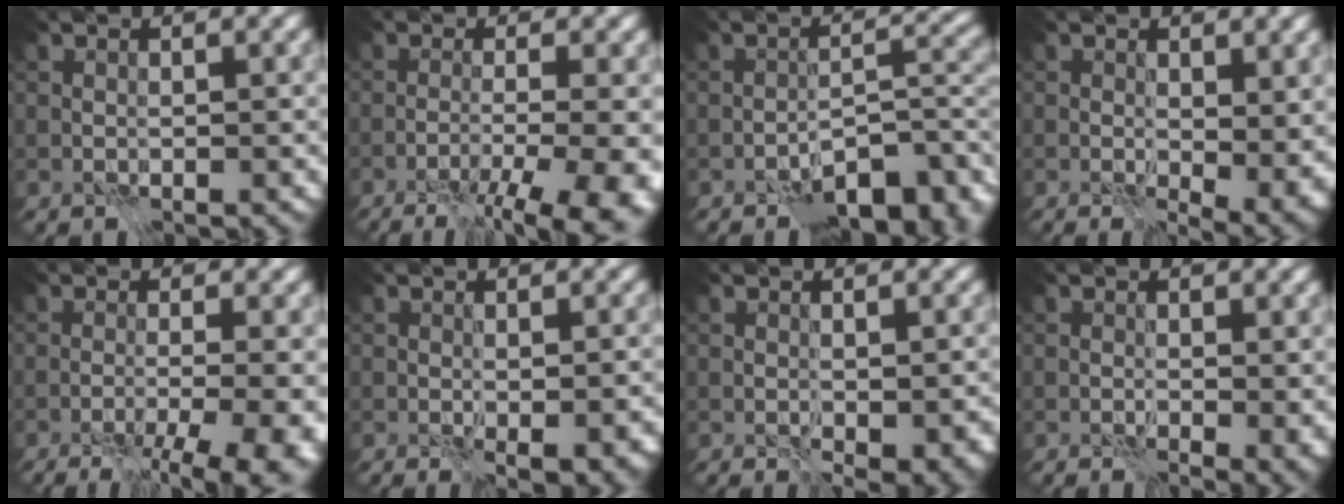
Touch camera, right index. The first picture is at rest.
{"total": 8.3, "force": [-4.1, 2.2, 7.0], "torque": [-0.074, -0.014, -0.055]}
{"total": 7.5, "force": [-5.3, 2.8, 4.4], "torque": [-0.048, -0.002, -0.087]}
{"total": 4.8, "force": [0.7, 2.6, 4.0], "torque": [-0.059, -0.010, 0.019]}
{"total": 7.1, "force": [-3.2, 1.8, 6.0], "torque": [-0.062, -0.014, -0.038]}
{"total": 2.5, "force": [-1.0, 0.8, 2.1], "torque": [-0.034, -0.005, -0.012]}
{"total": 2.6, "force": [-0.5, 1.4, 2.1], "torque": [-0.032, -0.006, -0.005]}
{"total": 2.2, "force": [0.1, 1.1, 1.9], "torque": [-0.027, -0.004, 0.003]}